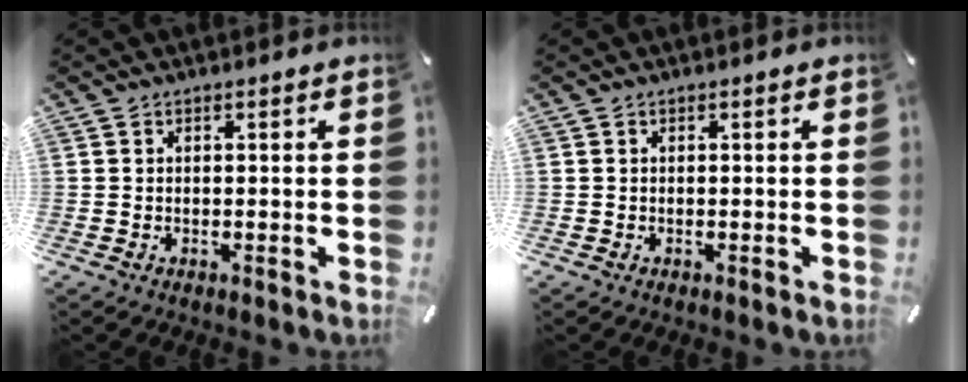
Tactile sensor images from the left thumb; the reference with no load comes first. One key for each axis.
{"total": 0.0}